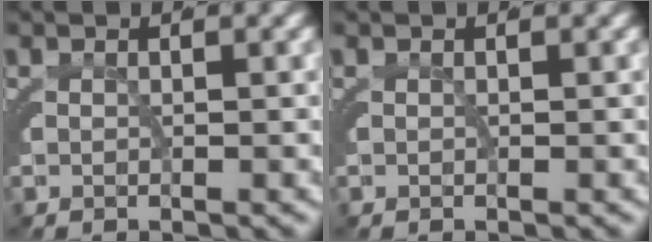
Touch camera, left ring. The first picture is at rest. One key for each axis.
{"total": 0.0}